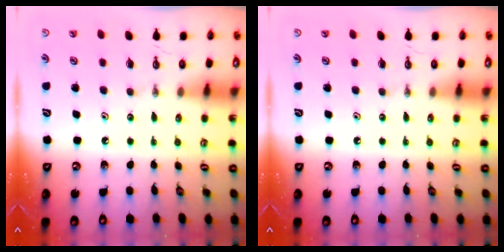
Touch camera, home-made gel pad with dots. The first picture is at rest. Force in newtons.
{"total": 0.0}